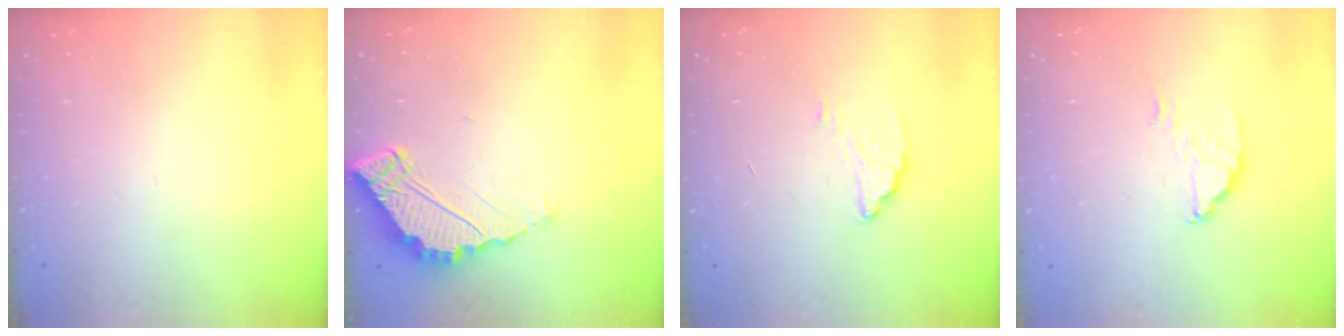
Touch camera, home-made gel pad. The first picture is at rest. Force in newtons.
{"total": 5.1, "press": 5.1, "slide": 0.2}
{"total": 1.5, "press": 1.5, "slide": 0.1}
{"total": 2.3, "press": 2.3, "slide": 0.0}